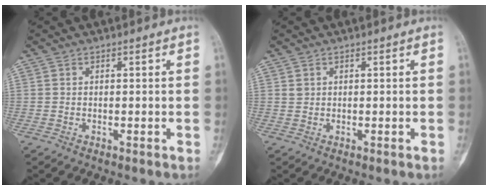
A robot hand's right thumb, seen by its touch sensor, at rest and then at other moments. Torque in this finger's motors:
{"motor_torque": [0.12, 0.18, 0.29, 0.08, 0.00]}